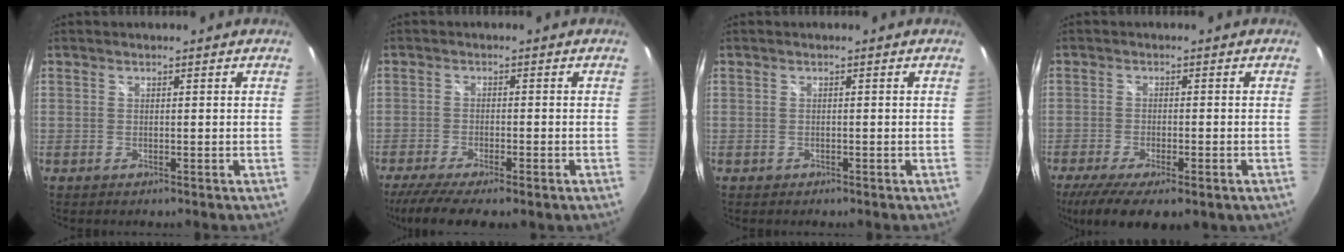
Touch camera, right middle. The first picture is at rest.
{"total": 9.6, "force": [-7.1, 1.8, 6.3], "torque": [-0.136, -0.041, -0.119]}
{"total": 0.7, "force": [-0.4, 0.6, 0.1], "torque": [-0.004, -0.002, -0.006]}
{"total": 12.1, "force": [-7.7, 4.2, 8.4], "torque": [-0.174, -0.047, -0.120]}